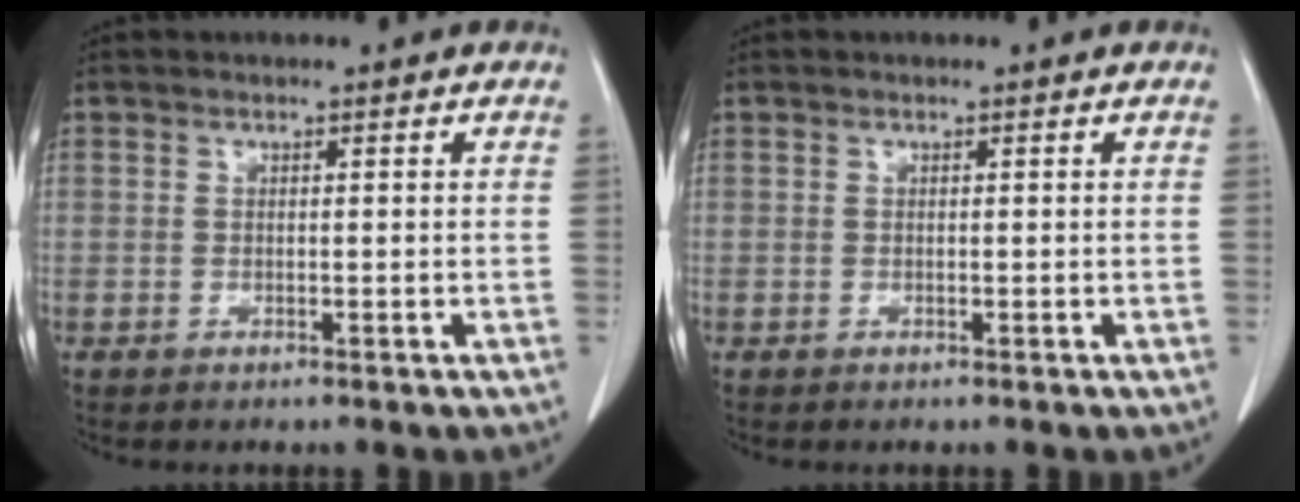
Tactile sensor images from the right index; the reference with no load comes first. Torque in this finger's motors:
{"motor_torque": [0.00, 0.00, 0.00, -0.01]}